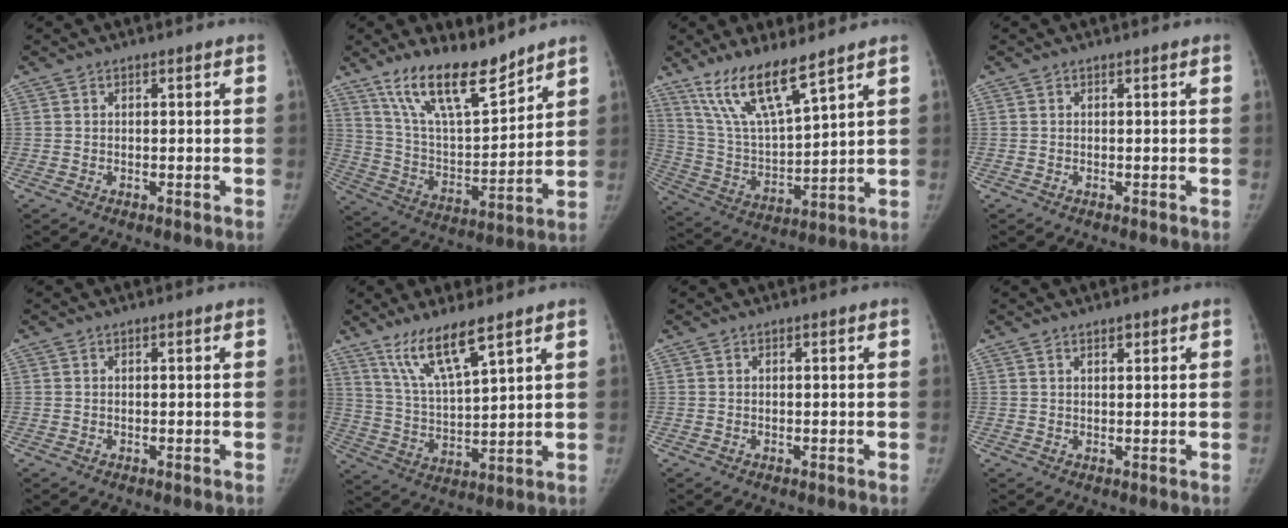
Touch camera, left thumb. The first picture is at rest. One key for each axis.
{"total": 16.9, "fx": 12.8, "fy": 5.3, "fz": 9.8, "tx": -0.138, "ty": -0.075, "tz": 0.239}
{"total": 14.5, "fx": 10.3, "fy": 3.0, "fz": 9.7, "tx": -0.174, "ty": -0.054, "tz": 0.215}
{"total": 0.0}
{"total": 0.0}
{"total": 10.9, "fx": 7.5, "fy": 1.9, "fz": 7.6, "tx": -0.145, "ty": -0.042, "tz": 0.158}
{"total": 0.0}
{"total": 1.4, "fx": 1.0, "fy": 0.5, "fz": 0.8, "tx": -0.007, "ty": -0.005, "tz": 0.016}